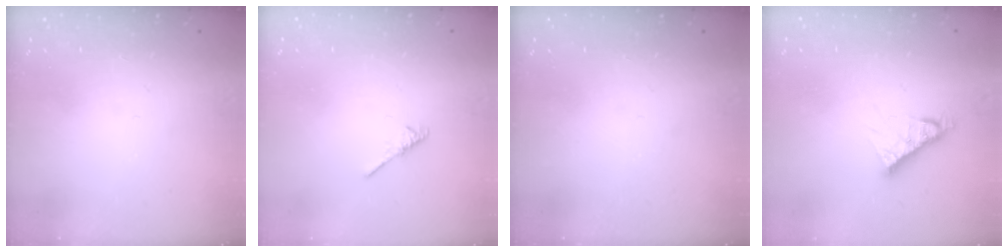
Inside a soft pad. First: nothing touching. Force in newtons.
{"total": 1.9, "press": 1.8, "slide": 0.5}
{"total": 0.0}
{"total": 5.9, "press": 5.9, "slide": 0.5}